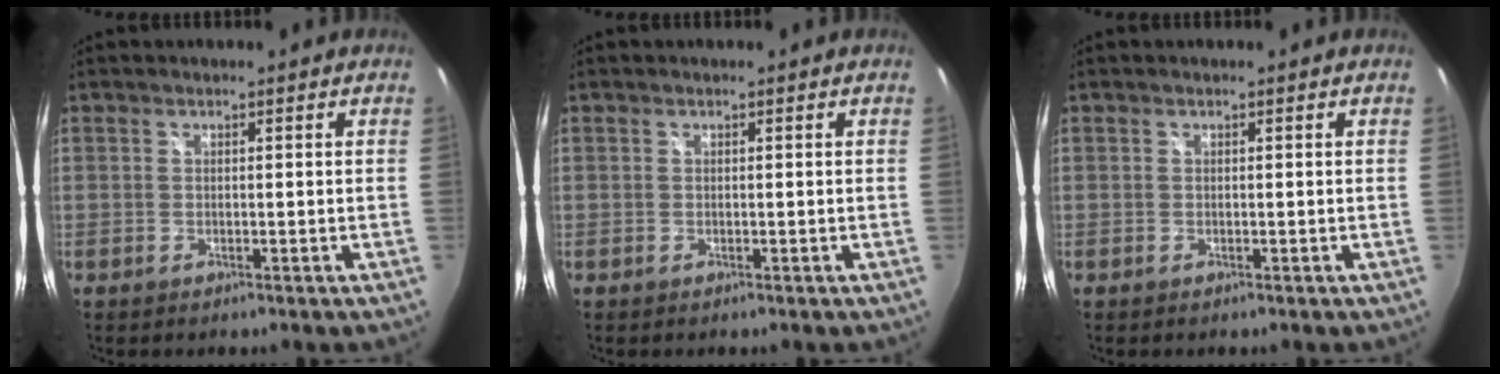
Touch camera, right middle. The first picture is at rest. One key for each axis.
{"total": 0.0}
{"total": 0.0}